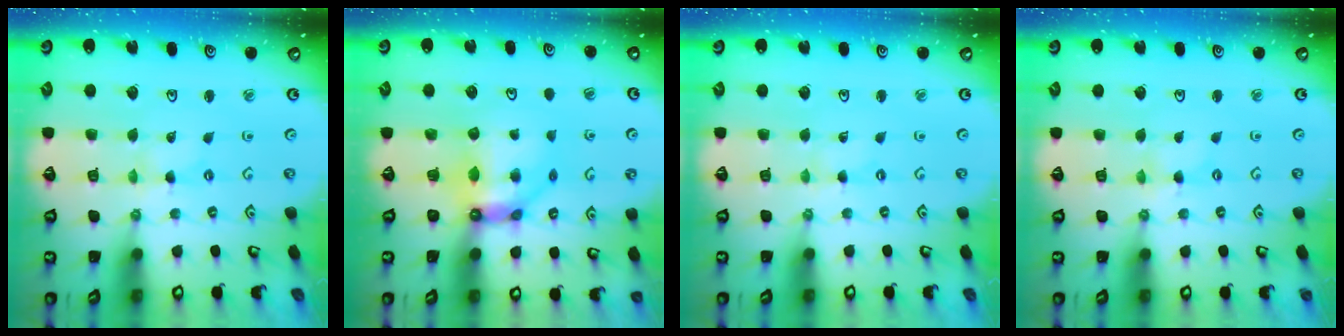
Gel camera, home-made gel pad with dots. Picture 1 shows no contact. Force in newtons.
{"total": 9.0, "press": 8.9, "slide": 1.2}
{"total": 0.0}
{"total": 0.0}